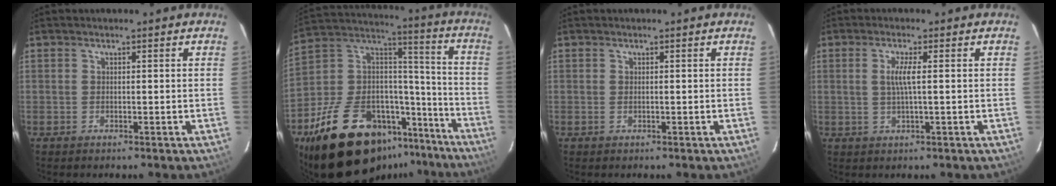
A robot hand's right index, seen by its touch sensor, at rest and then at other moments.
{"total": 27.0, "force": [-18.5, 13.1, 14.7], "torque": [-0.274, 0.044, -0.279]}
{"total": 0.0}
{"total": 3.1, "force": [0.3, -0.2, 3.0], "torque": [-0.062, -0.001, 0.005]}